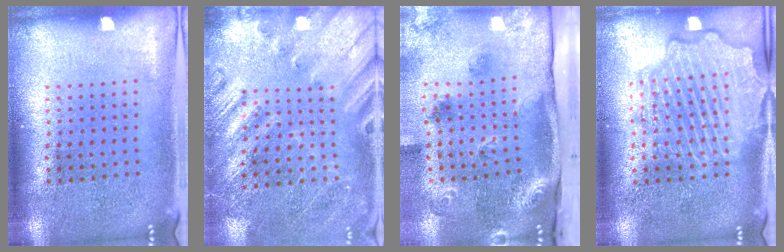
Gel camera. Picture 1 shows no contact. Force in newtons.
{"total": 2.3, "press": 2.2, "slide": 0.6}
{"total": 2.5, "press": 1.9, "slide": 1.7}
{"total": 3.6, "press": 3.6, "slide": 0.4}